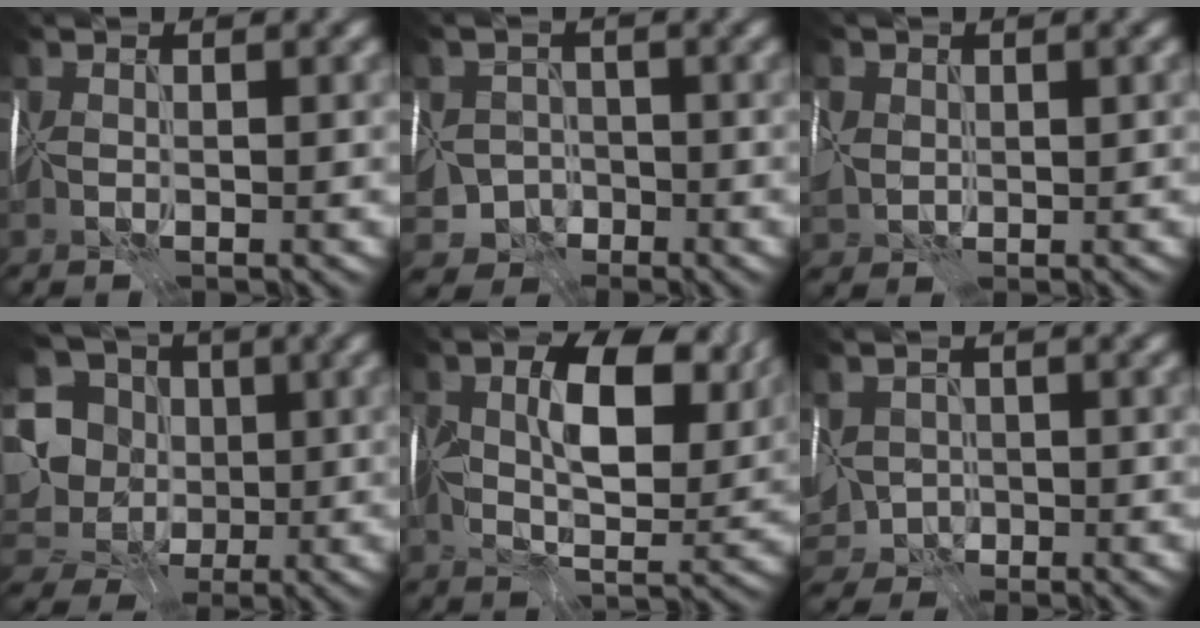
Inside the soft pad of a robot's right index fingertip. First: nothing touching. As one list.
[{"total": 6.2, "force": [-3.3, 5.0, 1.6], "torque": [-0.006, -0.013, -0.055]}, {"total": 3.5, "force": [0.8, 2.9, 1.8], "torque": [-0.045, 0.005, 0.017]}, {"total": 10.8, "force": [-0.2, 9.6, 4.9], "torque": [-0.122, 0.011, -0.021]}, {"total": 9.6, "force": [2.5, 5.2, 7.6], "torque": [-0.131, -0.001, 0.039]}, {"total": 4.9, "force": [-0.8, 3.8, 3.0], "torque": [-0.065, -0.008, -0.018]}]